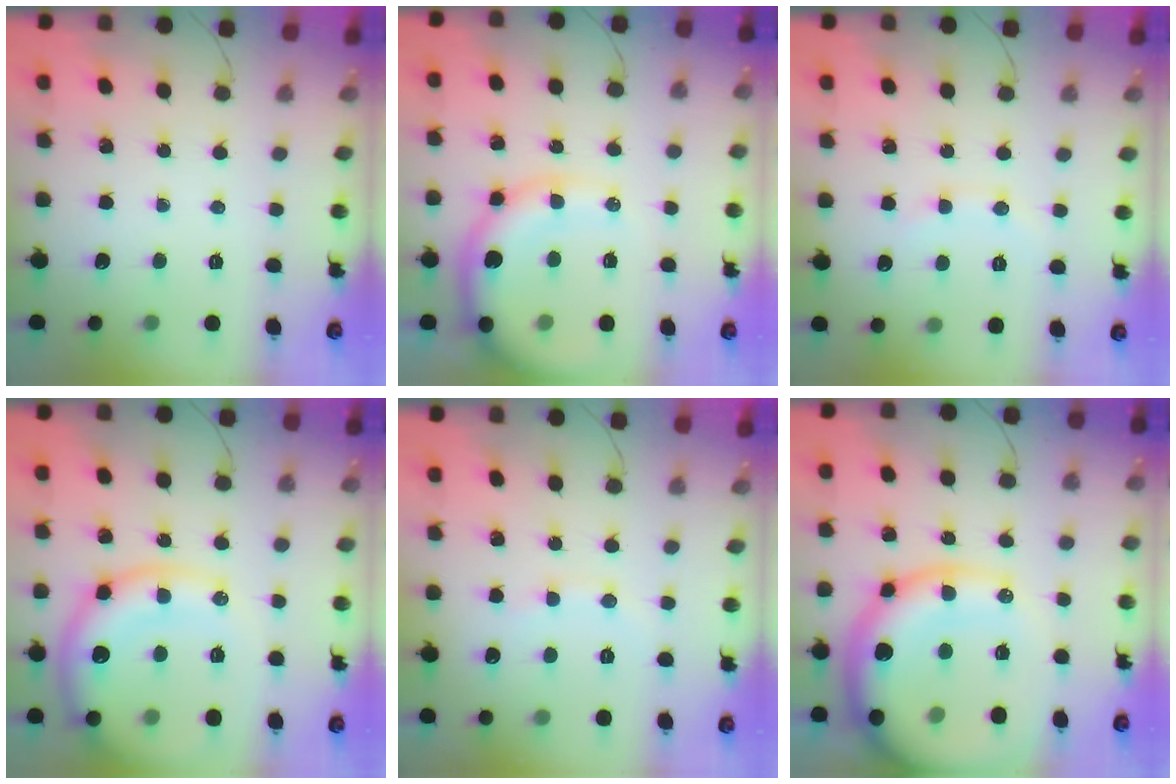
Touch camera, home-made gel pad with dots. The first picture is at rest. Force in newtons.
{"total": 13.7, "press": 13.1, "slide": 3.7}
{"total": 6.3, "press": 6.2, "slide": 1.0}
{"total": 16.0, "press": 15.7, "slide": 2.9}
{"total": 7.3, "press": 7.2, "slide": 1.4}
{"total": 28.5, "press": 27.8, "slide": 6.0}